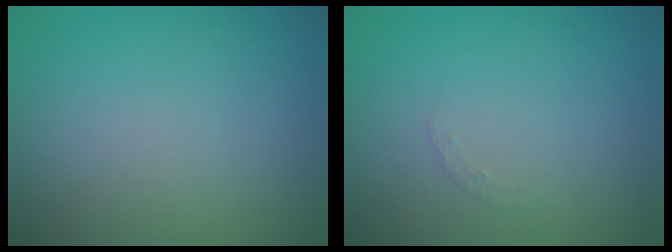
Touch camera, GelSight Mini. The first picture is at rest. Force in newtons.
{"total": 0.7, "press": 0.7, "slide": 0.1}